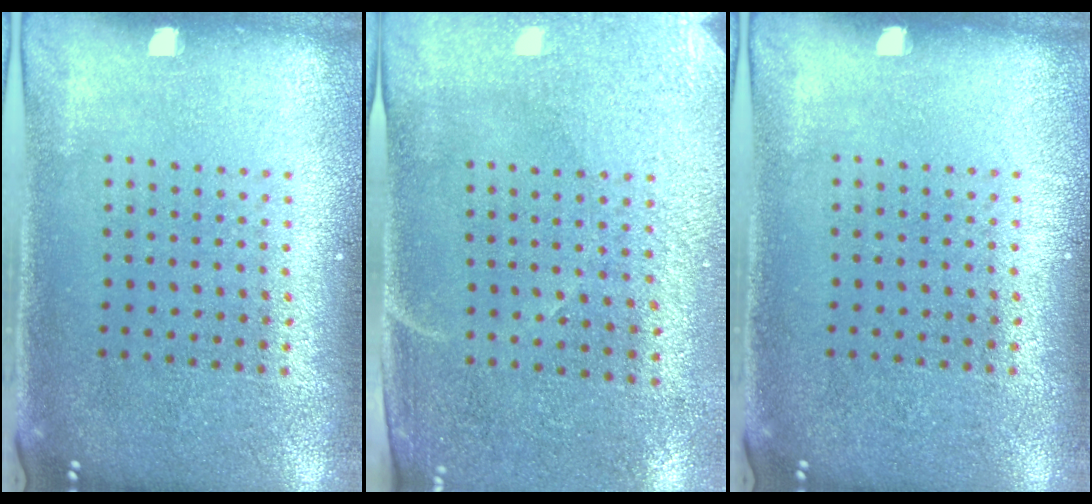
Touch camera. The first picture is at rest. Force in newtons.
{"total": 2.9, "press": 2.5, "slide": 1.5}
{"total": 0.0}